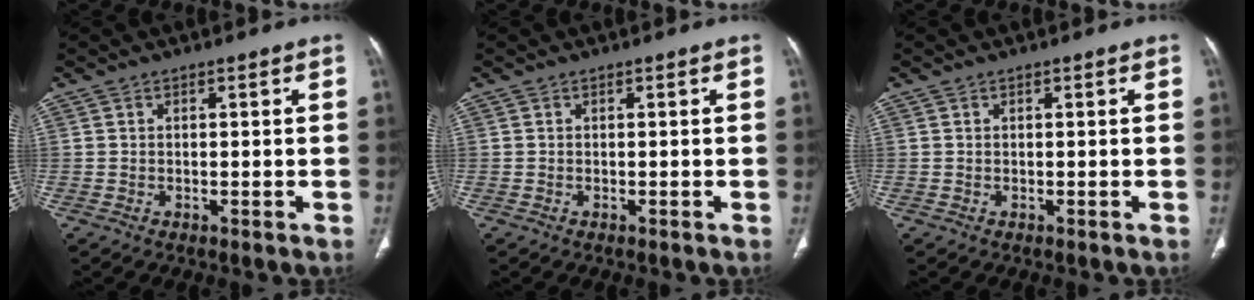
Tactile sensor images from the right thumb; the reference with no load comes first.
{"total": 0.0}
{"total": 0.0}